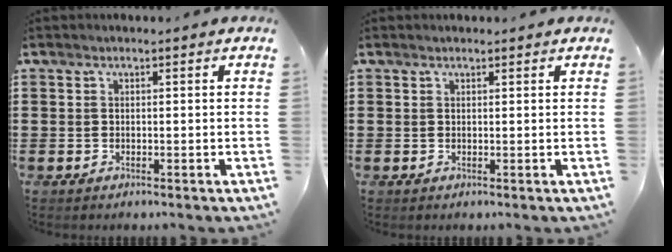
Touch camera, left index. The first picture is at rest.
{"total": 0.6, "force": [0.5, 0.2, 0.3], "torque": [-0.006, 0.001, 0.011]}